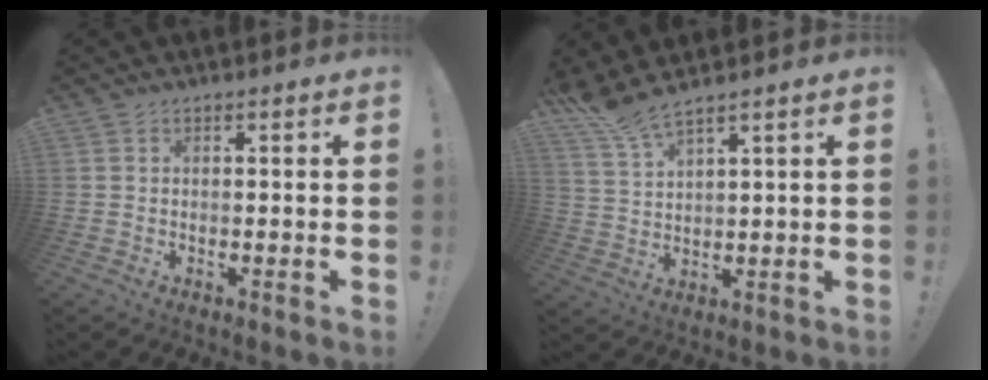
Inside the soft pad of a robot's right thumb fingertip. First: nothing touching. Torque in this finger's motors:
{"motor_torque": [0.80, 1.08, 0.85, 0.64, 0.02]}